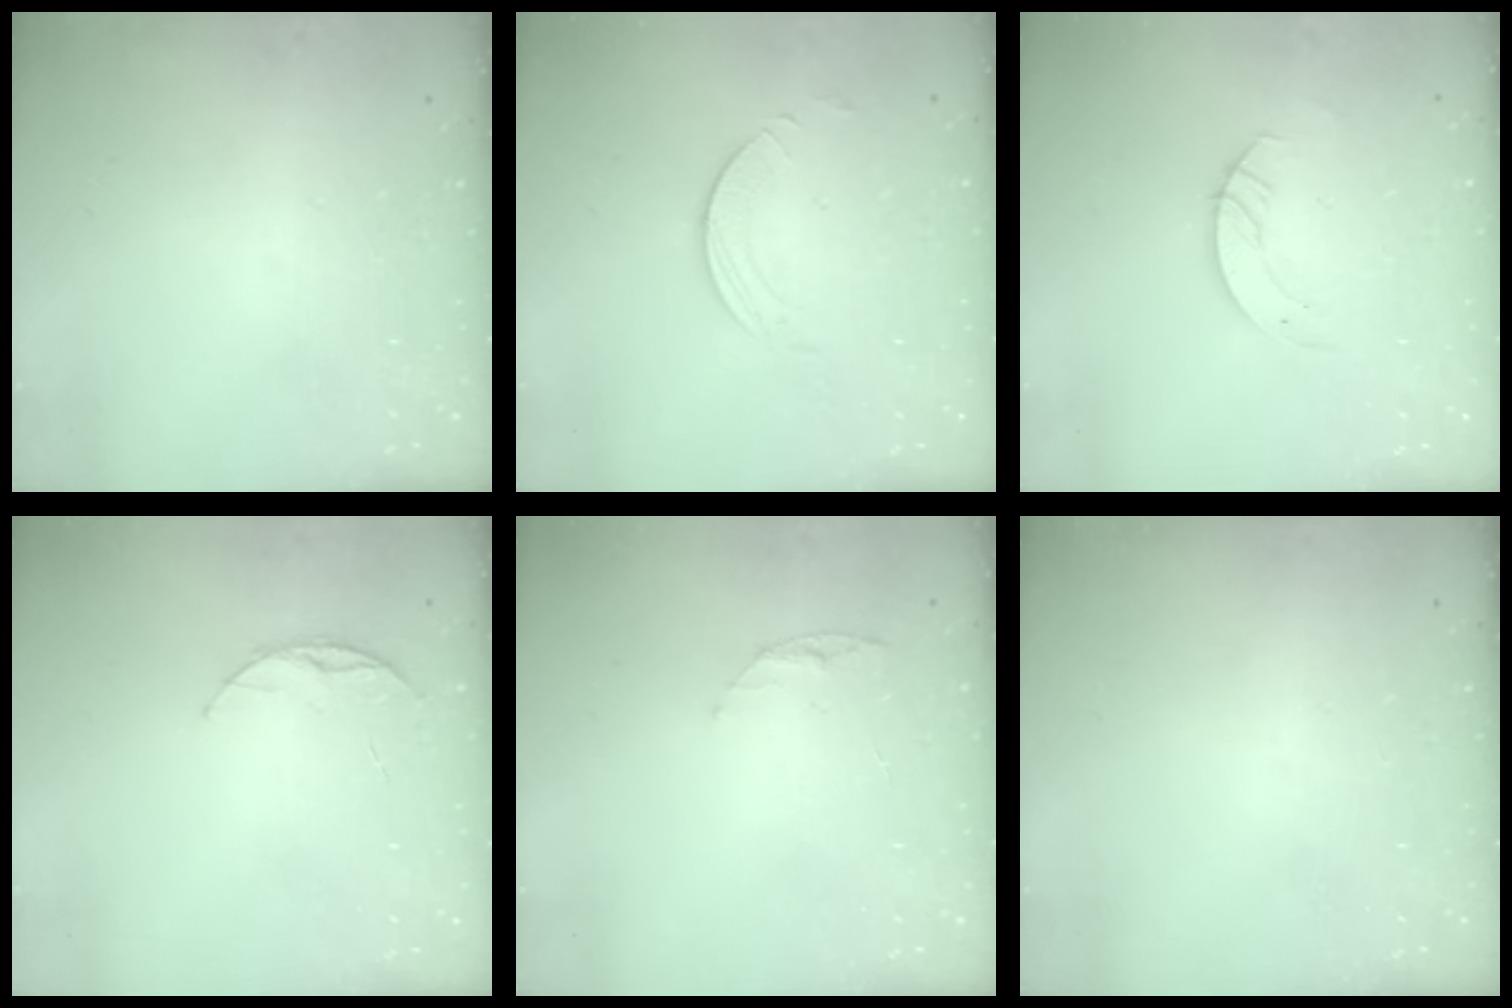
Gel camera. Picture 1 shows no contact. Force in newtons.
{"total": 2.8, "press": 2.8, "slide": 0.2}
{"total": 3.5, "press": 3.5, "slide": 0.4}
{"total": 6.0, "press": 5.9, "slide": 0.6}
{"total": 4.5, "press": 4.4, "slide": 0.5}
{"total": 0.0}